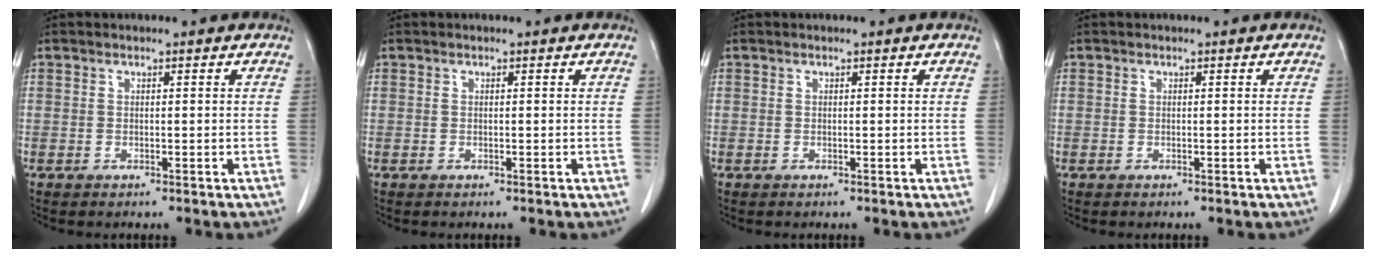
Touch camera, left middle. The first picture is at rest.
{"total": 0.0}
{"total": 0.0}
{"total": 0.0}